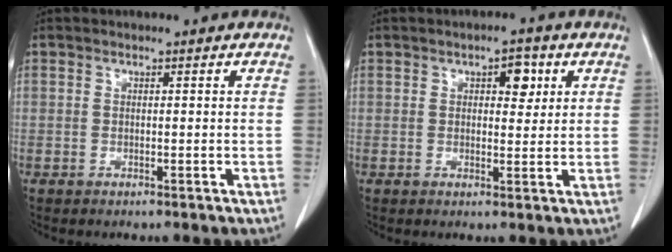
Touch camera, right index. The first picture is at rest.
{"total": 3.7, "force": [1.5, 1.8, 2.8], "torque": [-0.036, 0.006, 0.019]}